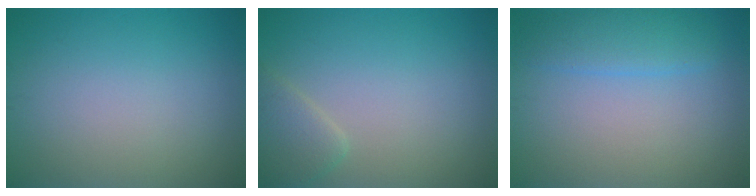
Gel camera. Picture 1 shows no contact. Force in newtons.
{"total": 2.3, "press": 2.3, "slide": 0.2}
{"total": 2.8, "press": 2.8, "slide": 0.3}